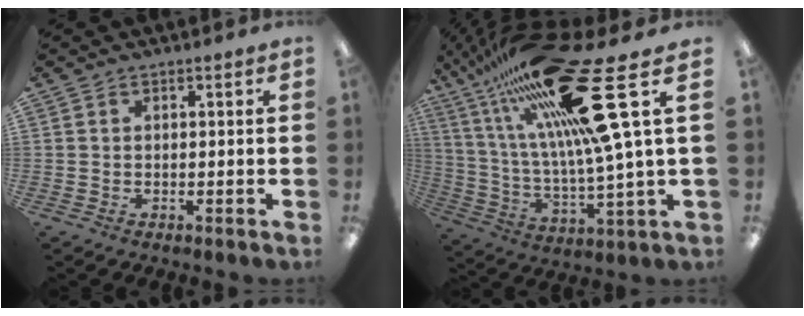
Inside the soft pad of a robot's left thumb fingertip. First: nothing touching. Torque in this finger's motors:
{"motor_torque": [0.99, 0.60, 2.70, -0.07, 0.37]}